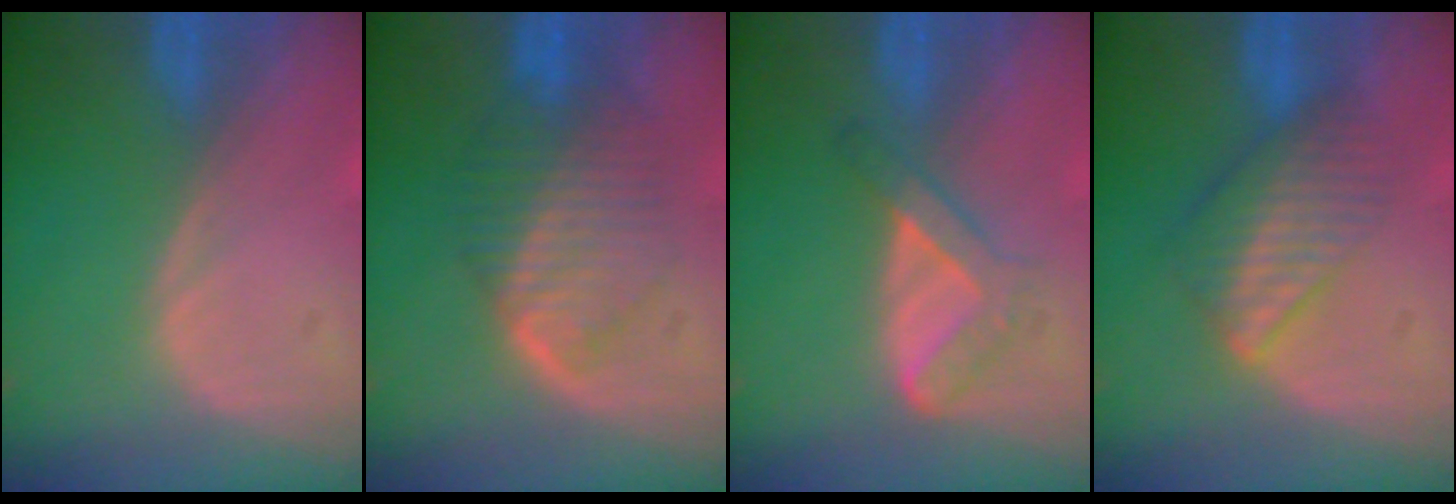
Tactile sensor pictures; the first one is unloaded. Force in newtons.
{"total": 6.8, "press": 6.8, "slide": 0.2}
{"total": 4.8, "press": 4.3, "slide": 2.1}
{"total": 6.5, "press": 6.1, "slide": 2.4}